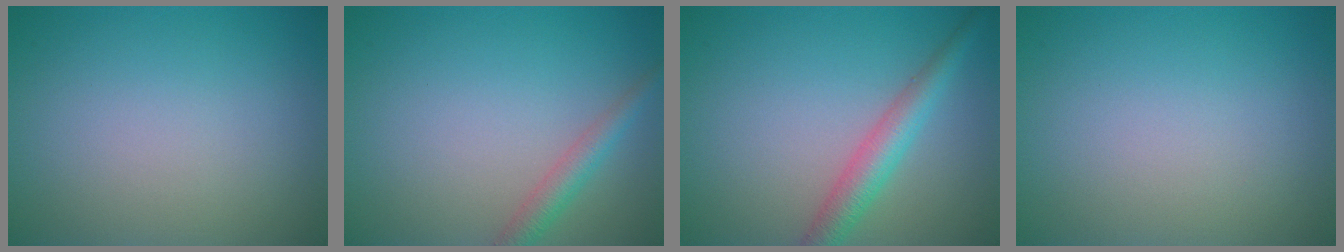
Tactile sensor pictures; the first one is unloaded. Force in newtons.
{"total": 2.2, "press": 2.2, "slide": 0.1}
{"total": 3.4, "press": 3.4, "slide": 0.1}
{"total": 0.0}